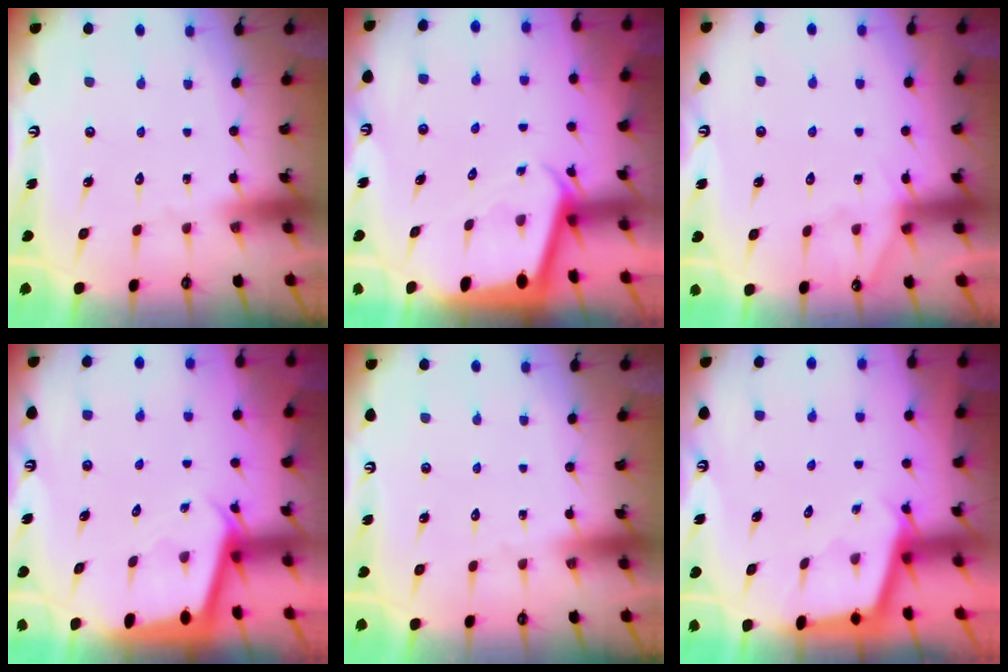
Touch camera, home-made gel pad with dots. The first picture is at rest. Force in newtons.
{"total": 2.1, "press": 2.1, "slide": 0.1}
{"total": 4.4, "press": 4.3, "slide": 0.6}
{"total": 2.2, "press": 2.2, "slide": 0.1}
{"total": 0.0}
{"total": 2.2, "press": 2.2, "slide": 0.1}